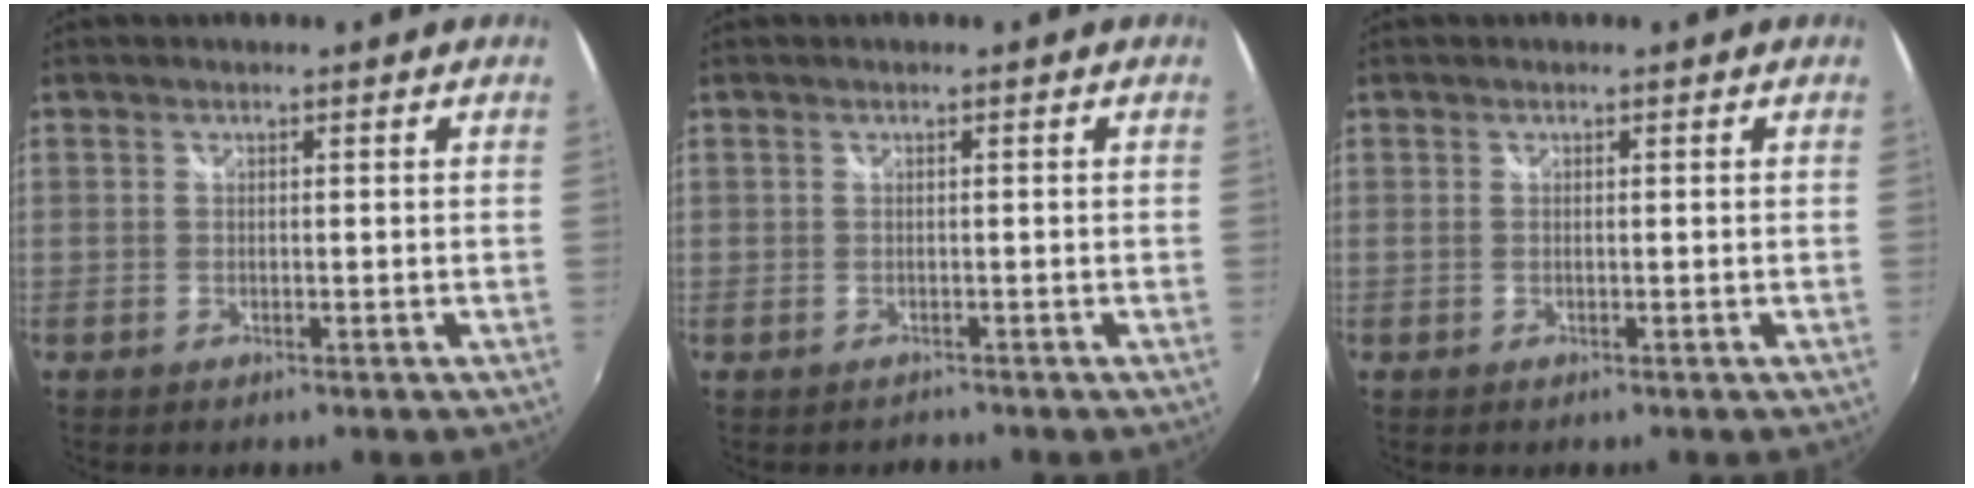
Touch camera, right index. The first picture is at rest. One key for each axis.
{"total": 1.6, "fx": -0.3, "fy": -1.2, "fz": -1.0, "tx": 0.024, "ty": -0.003, "tz": -0.001}
{"total": 0.0}